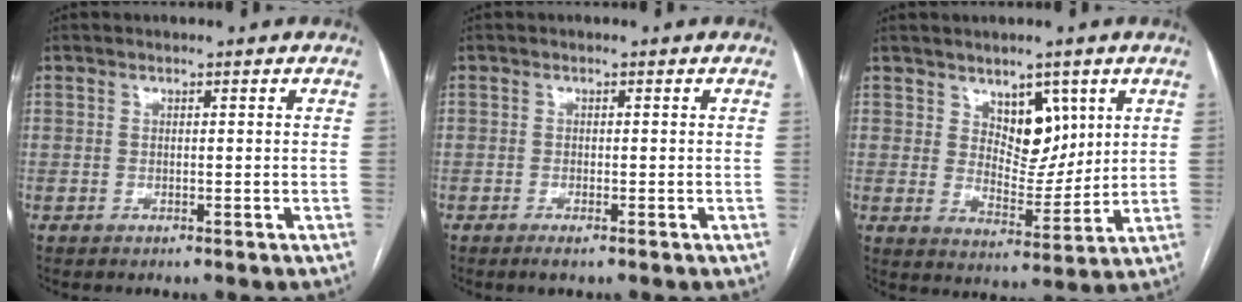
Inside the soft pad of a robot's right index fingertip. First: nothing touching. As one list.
[{"total": 1.4, "force": [-0.9, 0.2, 1.0], "torque": [-0.018, -0.002, -0.012]}, {"total": 7.1, "force": [3.5, 4.0, 4.7], "torque": [-0.070, -0.004, 0.066]}]